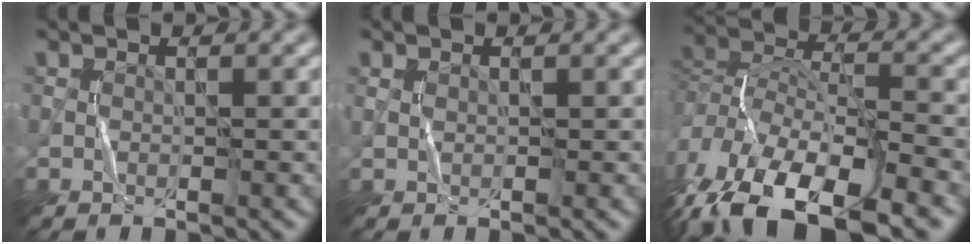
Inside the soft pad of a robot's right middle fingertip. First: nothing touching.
{"total": 0.9, "force": [0.3, 0.5, 0.6], "torque": [-0.017, 0.004, 0.006]}
{"total": 14.2, "force": [-8.8, 6.2, 9.2], "torque": [-0.200, -0.016, -0.145]}